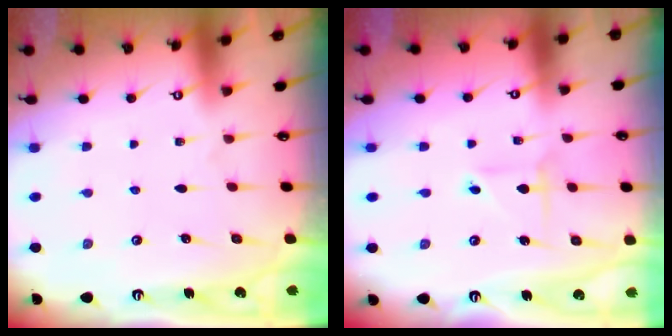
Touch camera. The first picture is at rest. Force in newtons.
{"total": 2.8, "press": 2.8, "slide": 0.3}